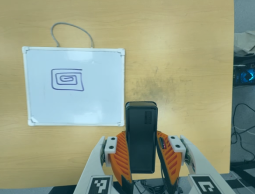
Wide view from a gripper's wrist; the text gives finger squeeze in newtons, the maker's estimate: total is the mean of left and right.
{"total": 5.8, "left": 4.2, "right": 7.4}